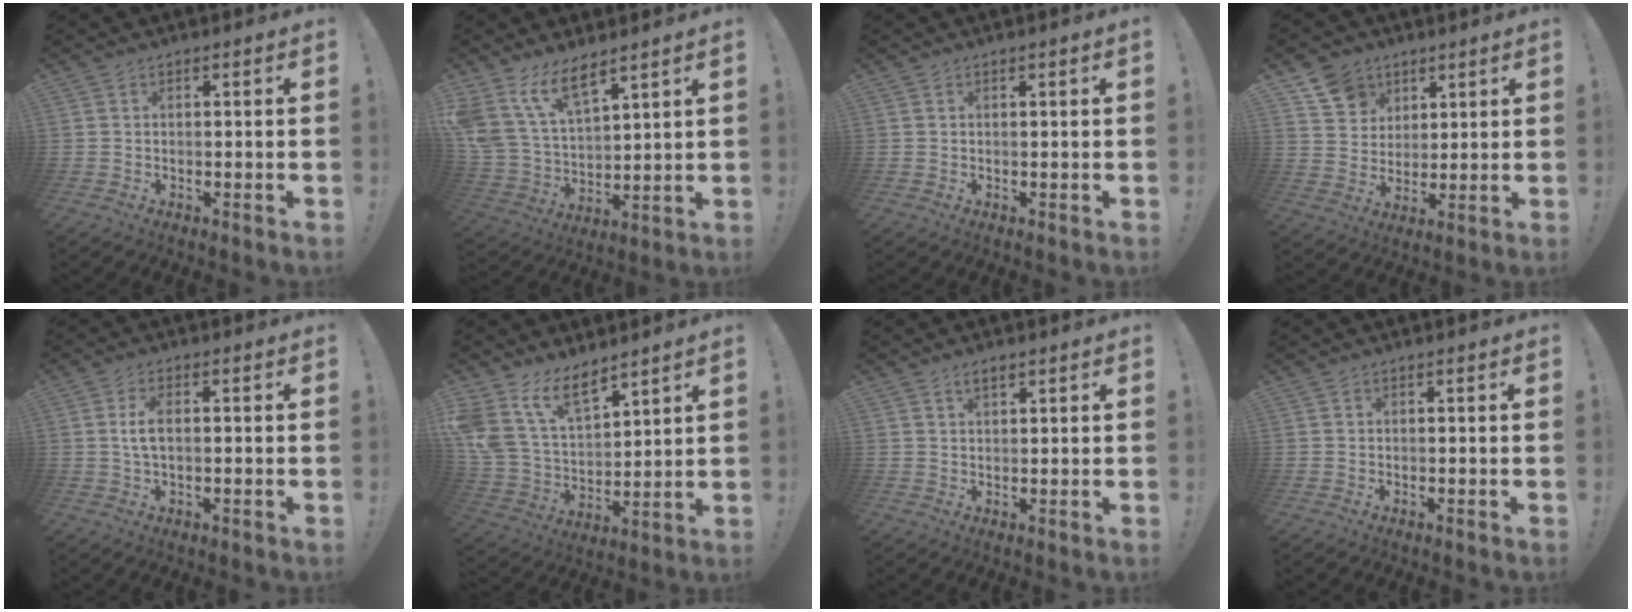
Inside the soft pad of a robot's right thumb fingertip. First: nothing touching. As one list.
[{"total": 13.6, "force": [9.9, 6.2, 7.1], "torque": [-0.164, -0.068, 0.187]}, {"total": 0.0}, {"total": 10.3, "force": [6.0, 8.1, 1.9], "torque": [-0.029, -0.040, 0.122]}, {"total": 4.5, "force": [0.2, 1.6, 4.2], "torque": [-0.076, 0.000, 0.001]}, {"total": 14.7, "force": [10.3, 7.5, 7.4], "torque": [-0.173, -0.072, 0.197]}, {"total": 2.5, "force": [1.6, 1.1, 1.6], "torque": [-0.023, -0.005, 0.026]}, {"total": 0.0}]